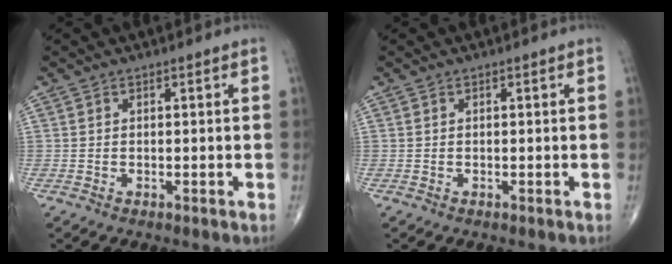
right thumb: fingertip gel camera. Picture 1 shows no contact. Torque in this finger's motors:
{"motor_torque": [-0.05, -0.04, -0.02, 0.03, -0.01]}